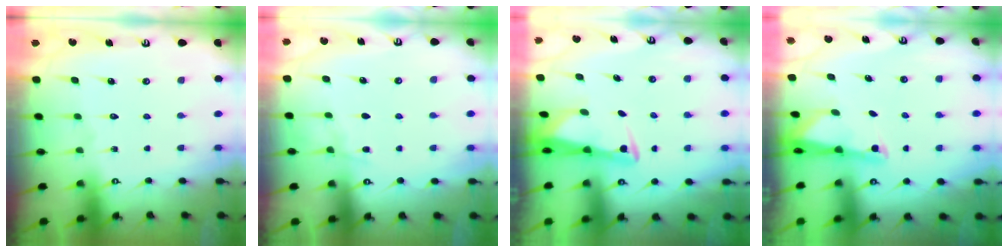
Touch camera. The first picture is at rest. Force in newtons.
{"total": 4.9, "press": 4.8, "slide": 0.7}
{"total": 2.5, "press": 2.5, "slide": 0.5}
{"total": 3.1, "press": 3.1, "slide": 0.6}